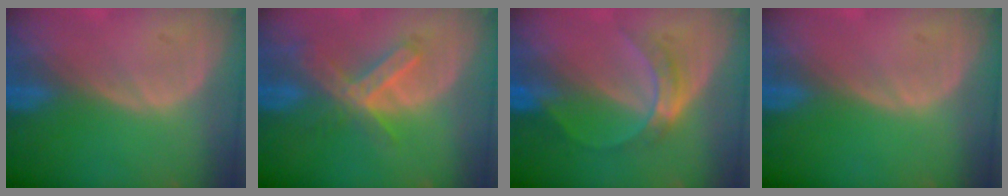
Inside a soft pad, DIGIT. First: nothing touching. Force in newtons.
{"total": 6.6, "press": 5.8, "slide": 3.1}
{"total": 5.0, "press": 4.7, "slide": 1.6}
{"total": 0.0}